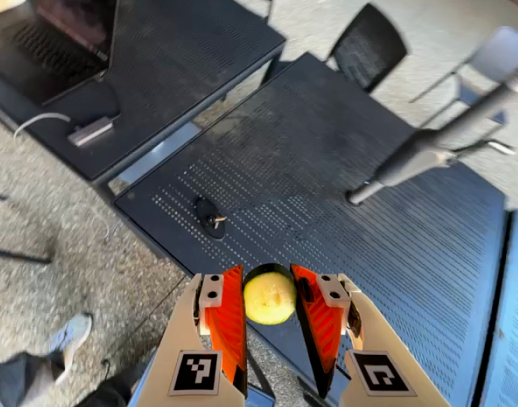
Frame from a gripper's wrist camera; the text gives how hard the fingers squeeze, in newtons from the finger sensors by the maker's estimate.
{"total": 10.8, "left": 10.7, "right": 10.9}